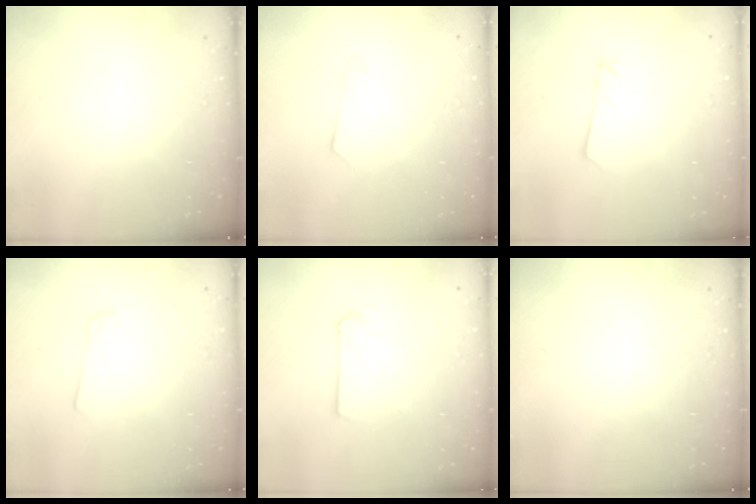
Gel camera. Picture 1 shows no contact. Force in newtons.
{"total": 2.9, "press": 2.9, "slide": 0.2}
{"total": 2.1, "press": 2.1, "slide": 0.2}
{"total": 2.3, "press": 2.3, "slide": 0.3}
{"total": 4.0, "press": 4.0, "slide": 0.2}
{"total": 0.0}